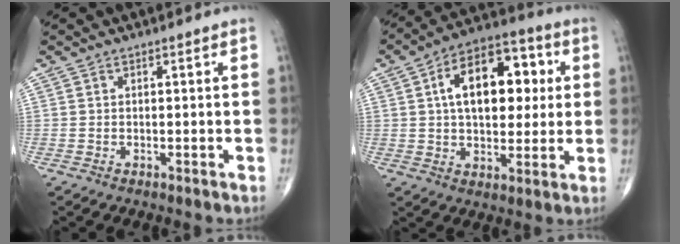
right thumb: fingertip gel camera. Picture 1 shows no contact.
{"total": 17.5, "force": [3.6, 10.2, 13.8], "torque": [-0.178, 0.016, 0.052]}